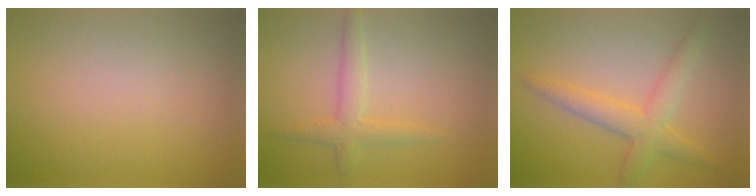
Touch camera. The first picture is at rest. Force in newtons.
{"total": 2.4, "press": 2.4, "slide": 0.2}
{"total": 3.8, "press": 3.8, "slide": 0.1}